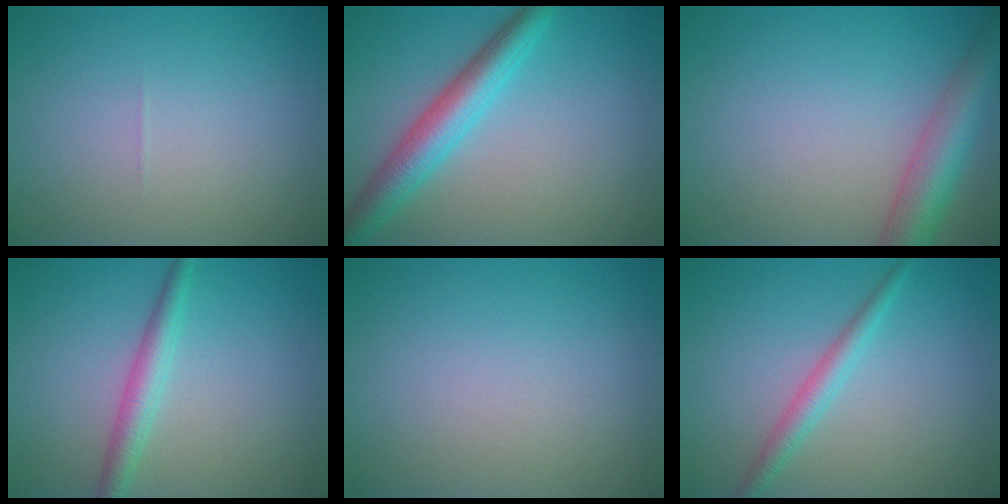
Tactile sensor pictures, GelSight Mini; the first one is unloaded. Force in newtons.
{"total": 4.8, "press": 4.8, "slide": 0.2}
{"total": 5.3, "press": 5.3, "slide": 0.3}
{"total": 2.7, "press": 2.6, "slide": 0.1}
{"total": 0.0}
{"total": 2.1, "press": 2.1, "slide": 0.1}